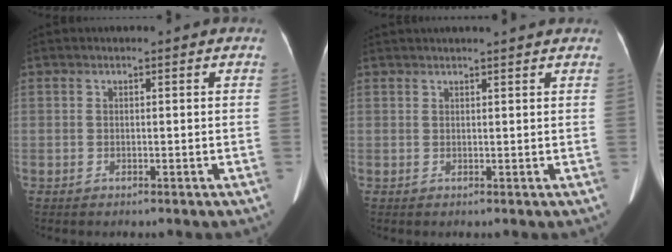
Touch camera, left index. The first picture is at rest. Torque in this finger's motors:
{"motor_torque": [0.50, -0.73, 0.18, 0.02]}